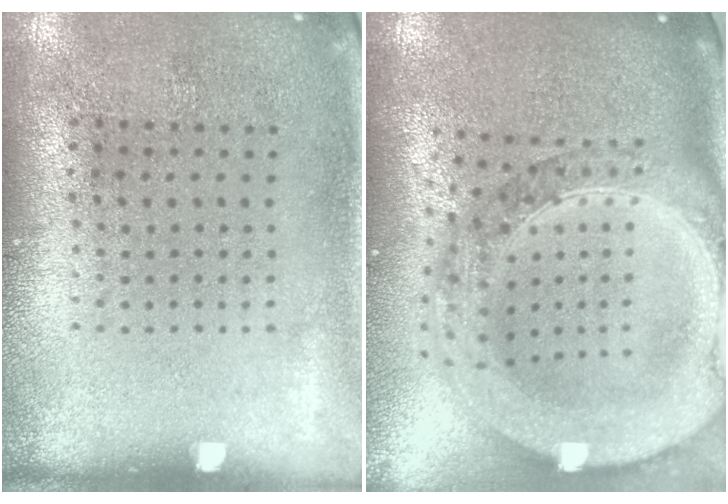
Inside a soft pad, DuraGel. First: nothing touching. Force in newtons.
{"total": 3.5, "press": 2.8, "slide": 2.0}